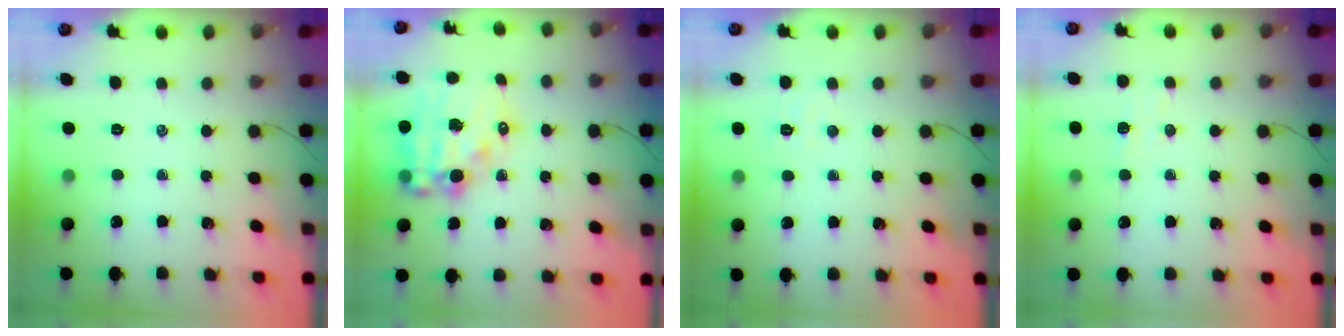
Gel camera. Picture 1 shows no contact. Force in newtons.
{"total": 15.7, "press": 15.3, "slide": 3.3}
{"total": 3.4, "press": 3.3, "slide": 1.0}
{"total": 4.5, "press": 4.4, "slide": 1.0}